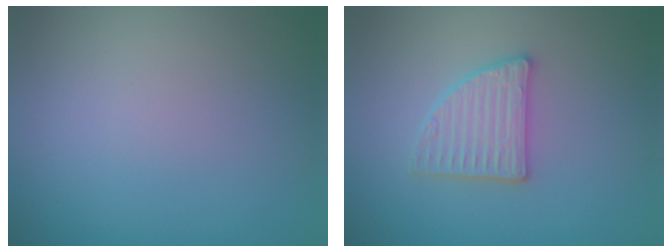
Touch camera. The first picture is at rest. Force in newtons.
{"total": 2.8, "press": 2.8, "slide": 0.4}